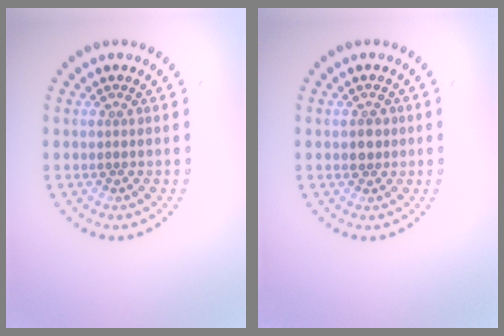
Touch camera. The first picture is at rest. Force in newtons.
{"total": 1.4, "press": 1.3, "slide": 0.4}